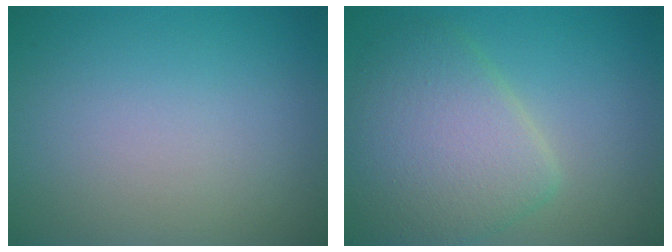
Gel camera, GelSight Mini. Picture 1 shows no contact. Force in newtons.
{"total": 6.1, "press": 6.1, "slide": 0.4}